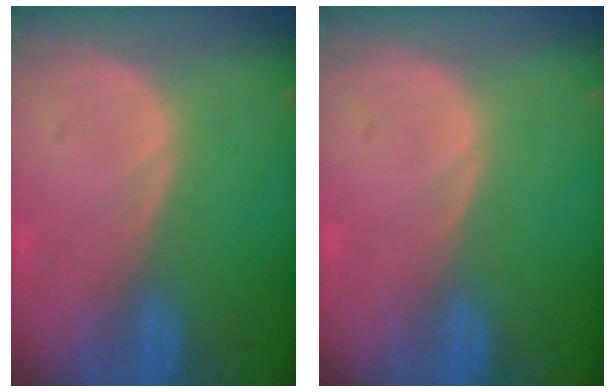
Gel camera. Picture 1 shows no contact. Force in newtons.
{"total": 0.0}